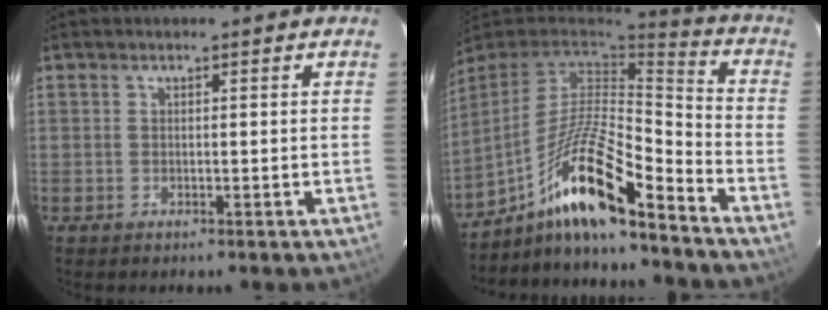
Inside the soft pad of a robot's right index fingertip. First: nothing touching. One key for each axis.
{"total": 17.1, "fx": -11.9, "fy": 2.0, "fz": 12.1, "tx": -0.233, "ty": 0.007, "tz": -0.209}